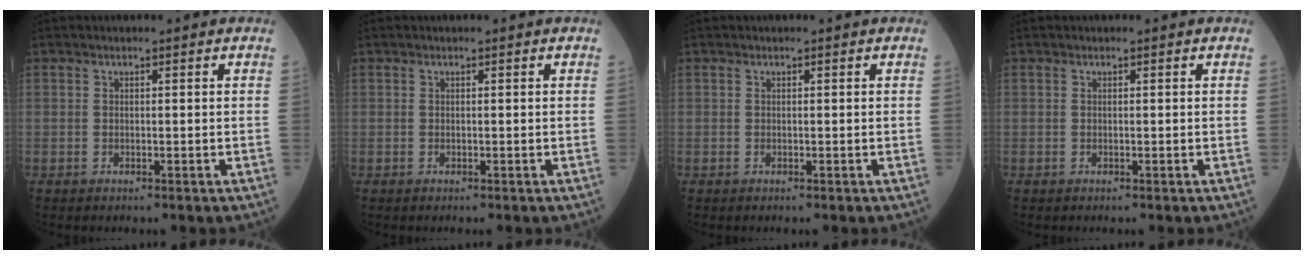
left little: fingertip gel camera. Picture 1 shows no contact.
{"total": 0.0}
{"total": 0.0}
{"total": 0.0}